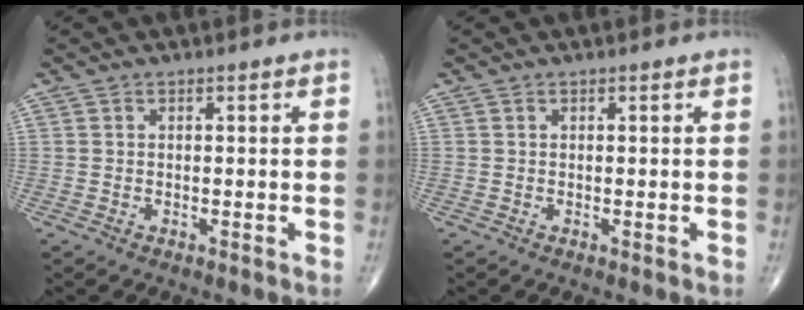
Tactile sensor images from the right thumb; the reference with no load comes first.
{"total": 0.0}